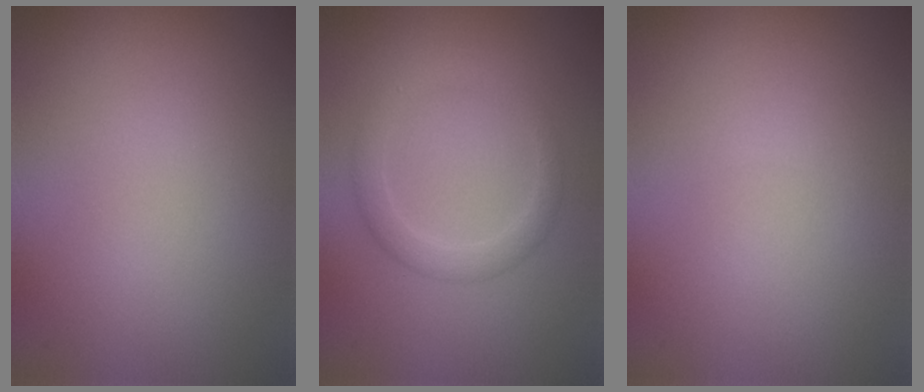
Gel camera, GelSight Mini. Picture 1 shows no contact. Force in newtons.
{"total": 2.3, "press": 2.3, "slide": 0.1}
{"total": 0.0}